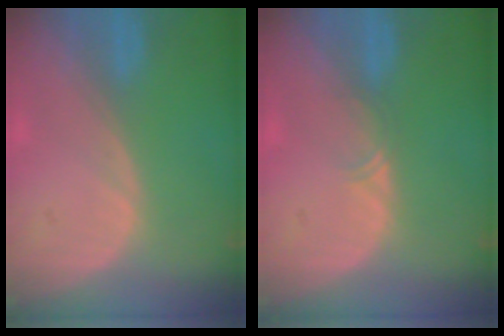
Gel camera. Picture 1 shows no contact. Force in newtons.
{"total": 1.1, "press": 1.0, "slide": 0.6}